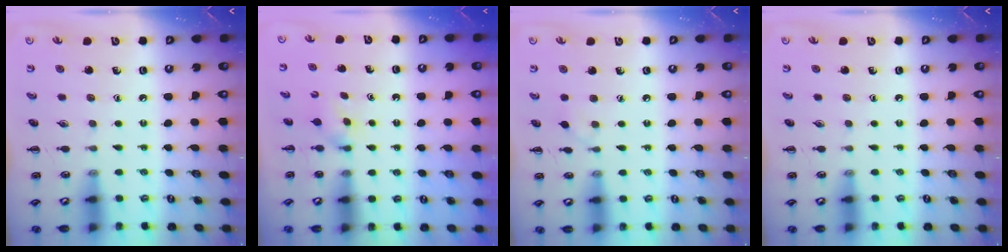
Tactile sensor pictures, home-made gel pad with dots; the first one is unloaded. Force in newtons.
{"total": 2.4, "press": 2.3, "slide": 0.9}
{"total": 2.9, "press": 2.6, "slide": 1.1}
{"total": 0.0}